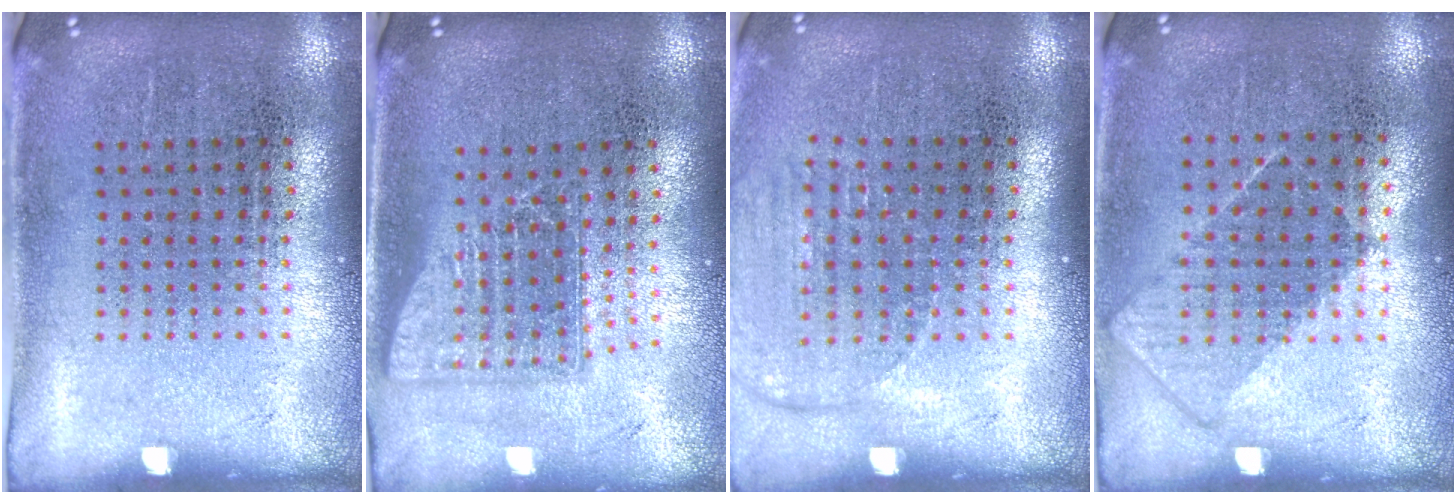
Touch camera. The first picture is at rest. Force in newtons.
{"total": 1.6, "press": 1.2, "slide": 1.0}
{"total": 1.4, "press": 1.2, "slide": 0.6}
{"total": 0.9, "press": 0.7, "slide": 0.5}